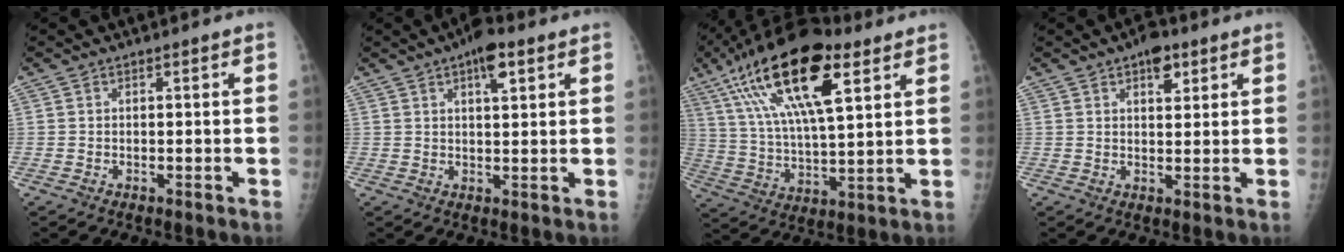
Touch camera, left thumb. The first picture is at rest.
{"total": 5.8, "force": [3.1, 2.2, 4.5], "torque": [-0.057, -0.006, 0.042]}
{"total": 22.4, "force": [10.8, 7.9, 18.0], "torque": [-0.325, -0.012, 0.189]}
{"total": 4.9, "force": [2.8, 2.5, 3.2], "torque": [-0.026, -0.011, 0.037]}